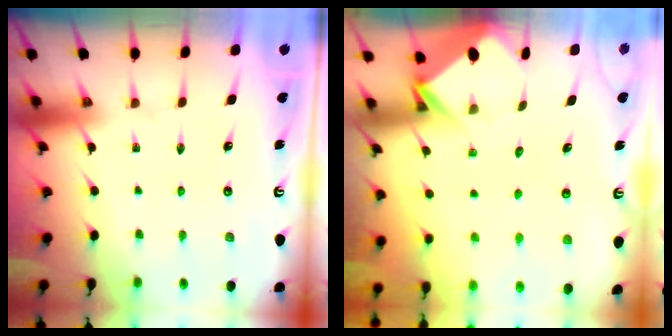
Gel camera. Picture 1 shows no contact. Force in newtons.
{"total": 3.6, "press": 3.6, "slide": 0.3}